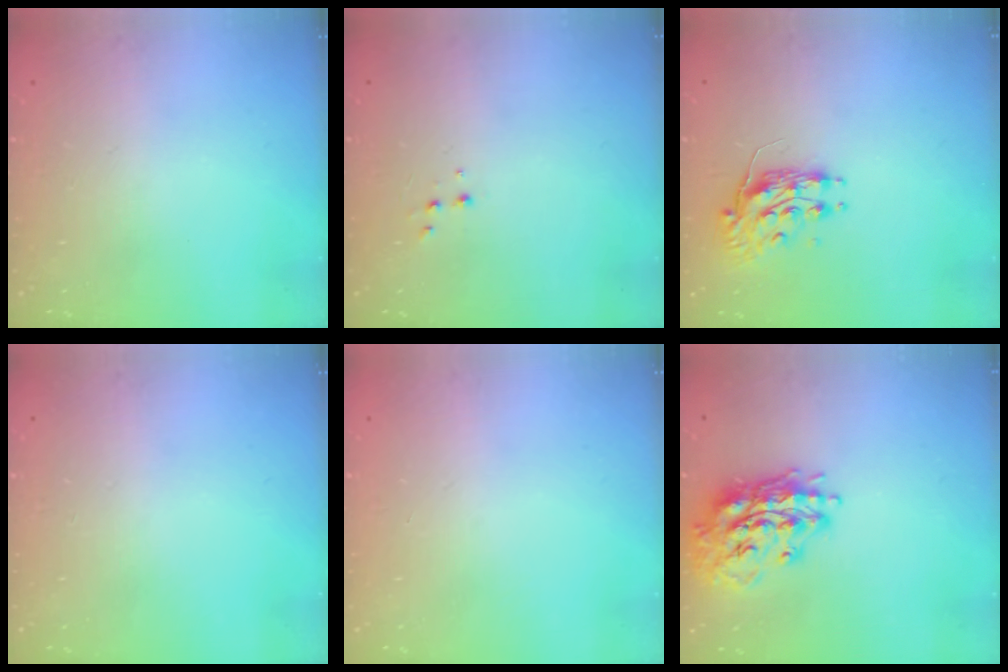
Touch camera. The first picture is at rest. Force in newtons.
{"total": 1.9, "press": 1.9, "slide": 0.2}
{"total": 8.5, "press": 8.5, "slide": 0.3}
{"total": 0.0}
{"total": 0.0}
{"total": 16.5, "press": 16.4, "slide": 1.9}